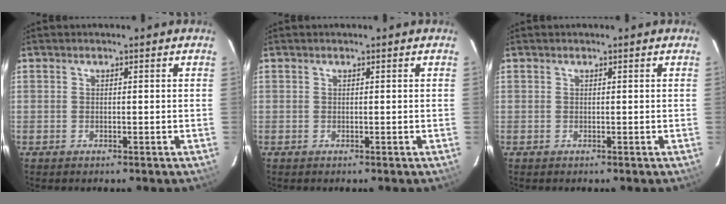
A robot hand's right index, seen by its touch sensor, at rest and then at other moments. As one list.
[{"total": 0.0}, {"total": 0.0}]